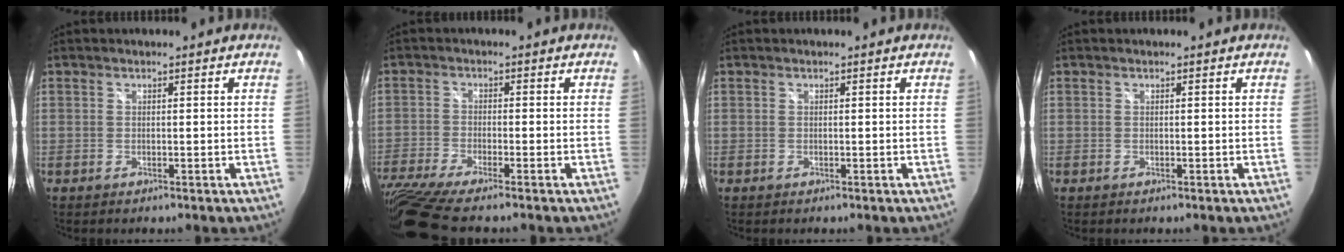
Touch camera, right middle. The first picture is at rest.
{"total": 11.1, "force": [-9.2, 0.2, 6.2], "torque": [-0.147, -0.051, -0.168]}
{"total": 0.0}
{"total": 0.0}